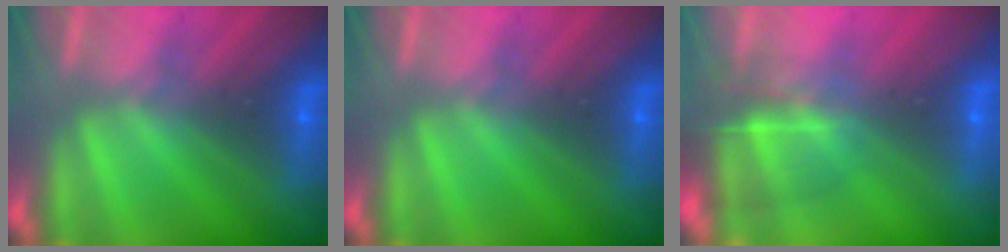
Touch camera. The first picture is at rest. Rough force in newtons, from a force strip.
{"total": 0.0}
{"total": 5.0}